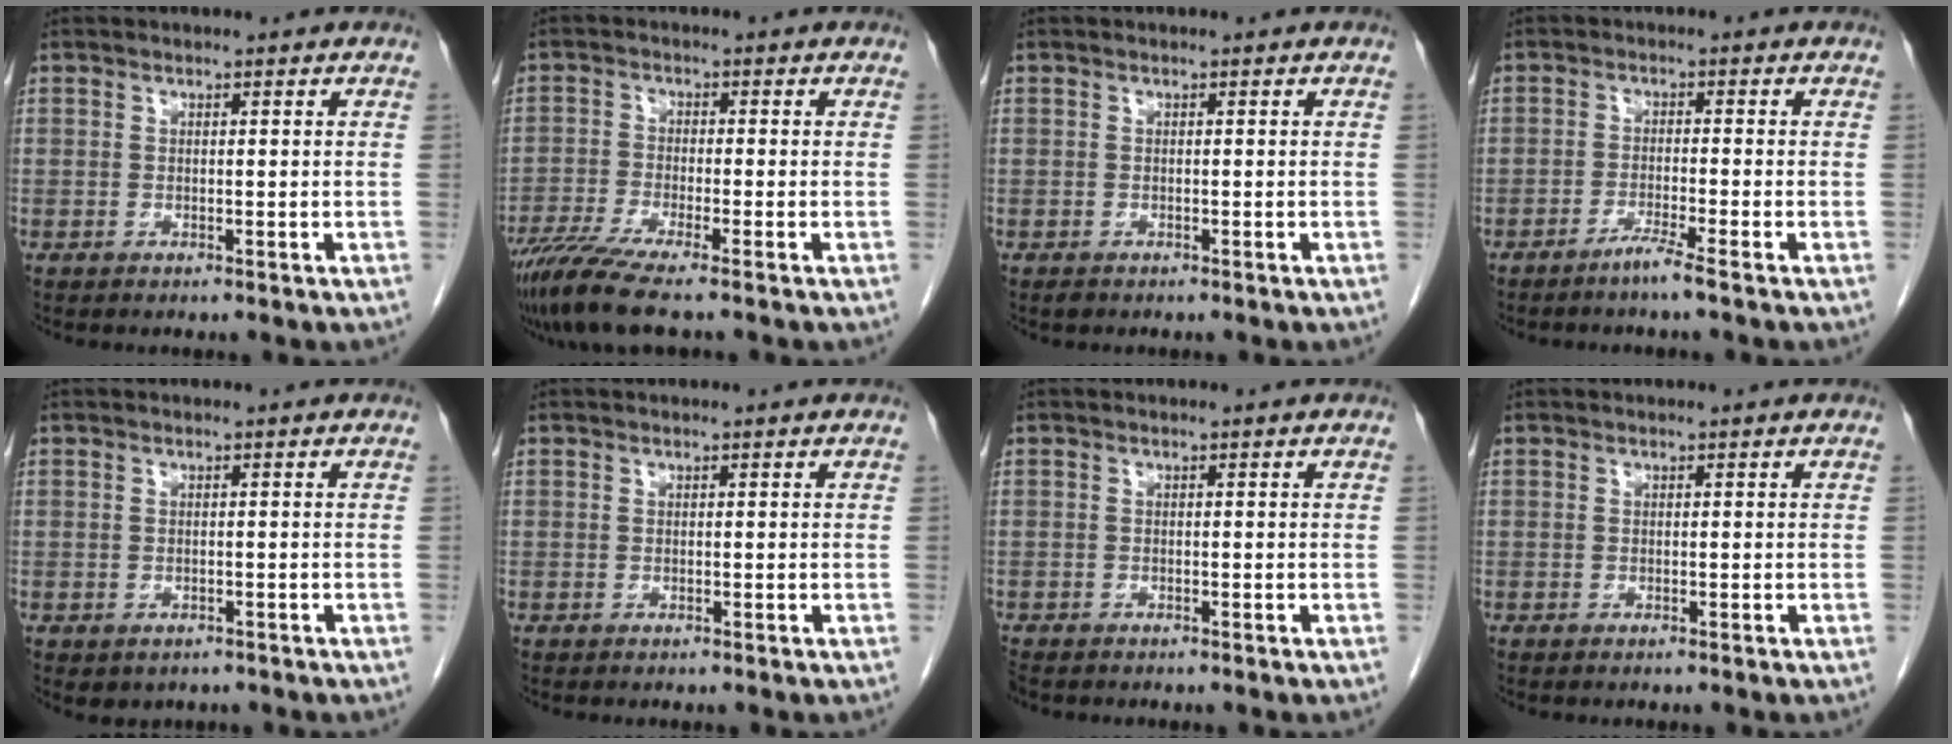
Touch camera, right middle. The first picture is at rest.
{"total": 7.2, "force": [-5.6, -0.4, 4.4], "torque": [-0.078, -0.021, -0.101]}
{"total": 0.6, "force": [-0.4, 0.3, 0.2], "torque": [-0.007, 0.000, -0.006]}
{"total": 2.9, "force": [-2.2, -0.7, 1.8], "torque": [-0.038, -0.005, -0.045]}
{"total": 2.2, "force": [-1.4, 1.6, 0.7], "torque": [-0.007, 0.000, -0.011]}
{"total": 0.0}
{"total": 1.5, "force": [-1.3, 0.6, 0.4], "torque": [-0.015, -0.004, -0.023]}
{"total": 0.0}